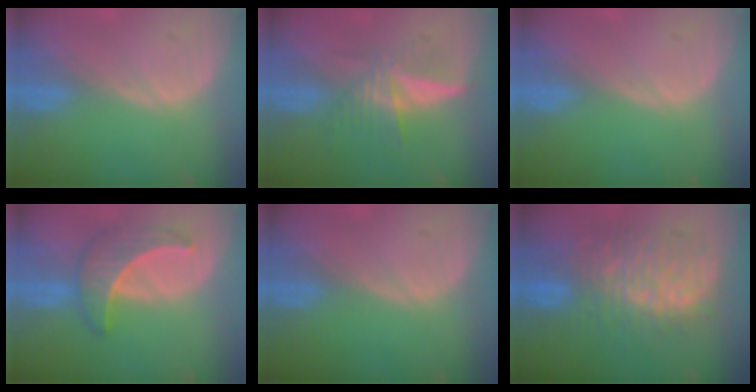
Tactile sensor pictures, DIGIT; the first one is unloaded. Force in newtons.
{"total": 6.1, "press": 5.3, "slide": 3.0}
{"total": 0.0}
{"total": 6.7, "press": 6.1, "slide": 2.7}
{"total": 0.0}
{"total": 11.6, "press": 11.6, "slide": 1.3}